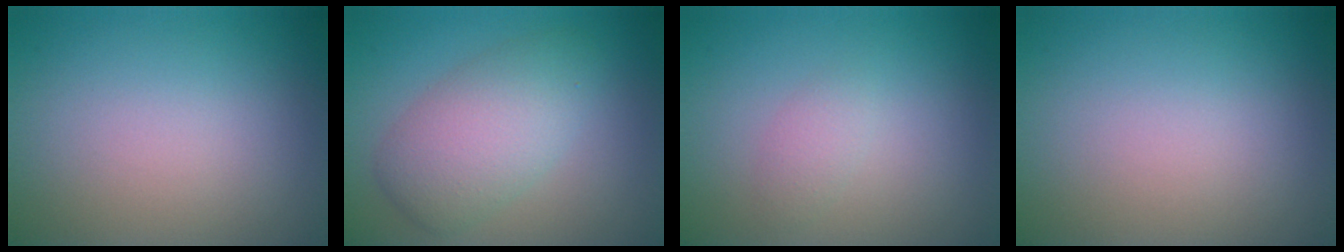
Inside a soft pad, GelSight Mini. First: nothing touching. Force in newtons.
{"total": 5.2, "press": 5.2, "slide": 0.3}
{"total": 1.2, "press": 1.2, "slide": 0.1}
{"total": 0.0}